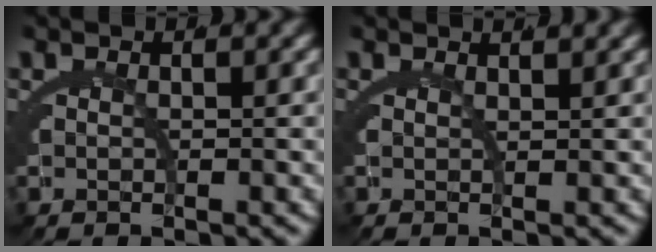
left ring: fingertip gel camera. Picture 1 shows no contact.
{"total": 1.5, "force": [1.1, -0.7, 0.7], "torque": [-0.010, -0.003, 0.020]}